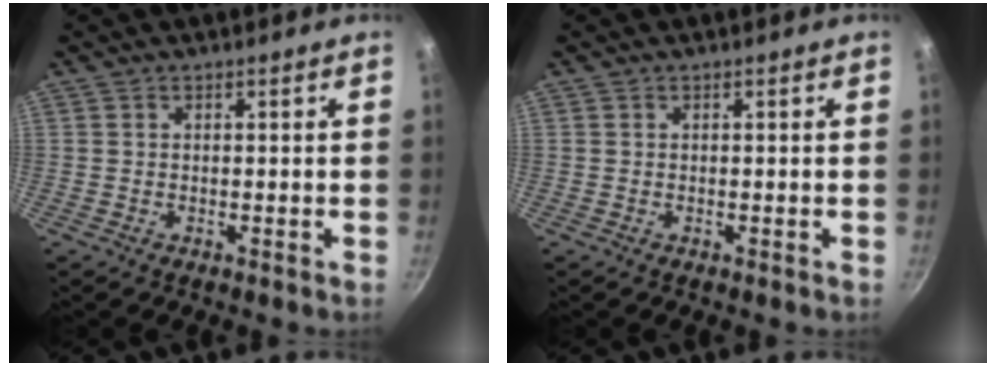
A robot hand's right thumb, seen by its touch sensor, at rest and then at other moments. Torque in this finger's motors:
{"motor_torque": [-0.02, -0.02, 0.02, 0.00, 0.00]}